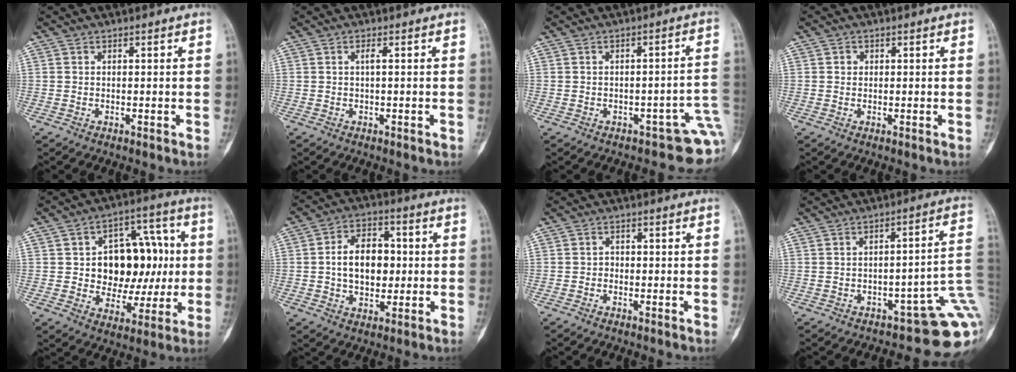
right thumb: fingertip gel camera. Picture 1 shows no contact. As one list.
[{"total": 1.4, "force": [-0.1, 0.3, 1.4], "torque": [-0.027, 0.002, -0.001]}, {"total": 7.6, "force": [-3.0, 3.6, 6.0], "torque": [-0.036, 0.030, -0.033]}, {"total": 1.0, "force": [0.2, 1.0, 0.3], "torque": [0.000, 0.003, 0.002]}, {"total": 18.0, "force": [1.3, 12.2, 13.2], "torque": [-0.132, 0.027, 0.028]}, {"total": 11.6, "force": [0.3, 7.9, 8.5], "torque": [-0.107, 0.016, 0.004]}, {"total": 1.1, "force": [-0.4, 1.0, 0.4], "torque": [0.007, 0.006, -0.010]}, {"total": 12.3, "force": [-4.4, 5.3, 10.1], "torque": [-0.088, 0.059, -0.051]}]